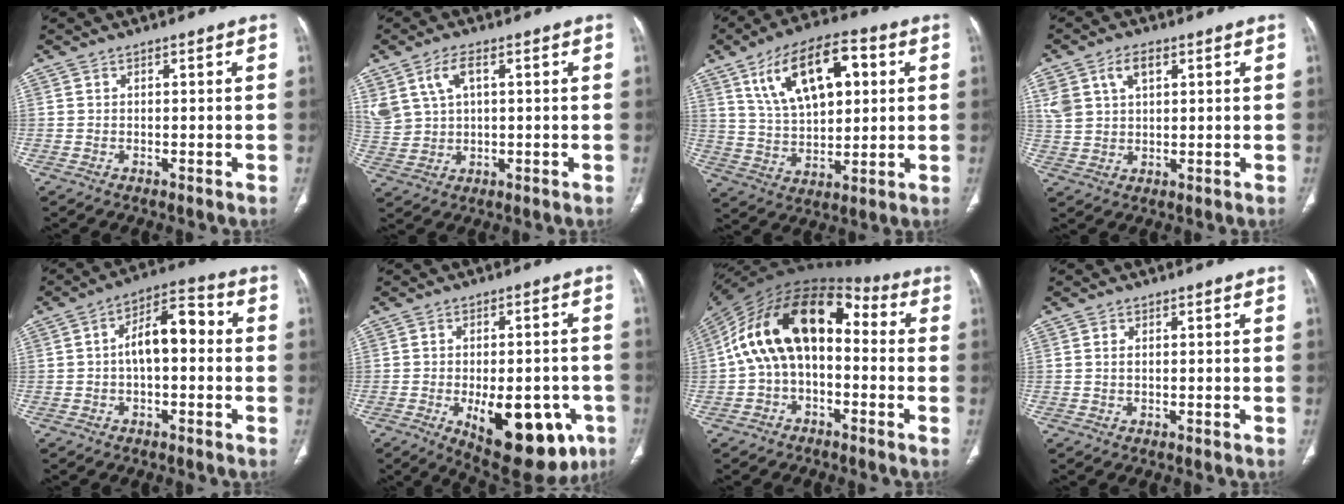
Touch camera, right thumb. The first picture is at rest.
{"total": 7.7, "force": [3.2, 4.4, 5.4], "torque": [-0.116, -0.002, 0.073]}
{"total": 17.5, "force": [6.3, 8.9, 13.7], "torque": [-0.206, -0.005, 0.114]}
{"total": 7.5, "force": [3.3, 4.7, 4.9], "torque": [-0.092, 0.000, 0.071]}
{"total": 9.8, "force": [0.0, 5.0, 8.4], "torque": [-0.127, 0.038, -0.009]}
{"total": 19.5, "force": [-7.3, 9.4, 15.4], "torque": [-0.158, 0.009, -0.079]}
{"total": 19.1, "force": [0.6, 11.8, 15.0], "torque": [-0.247, 0.057, -0.002]}
{"total": 1.1, "force": [0.2, 0.7, 0.9], "torque": [-0.020, 0.003, 0.007]}